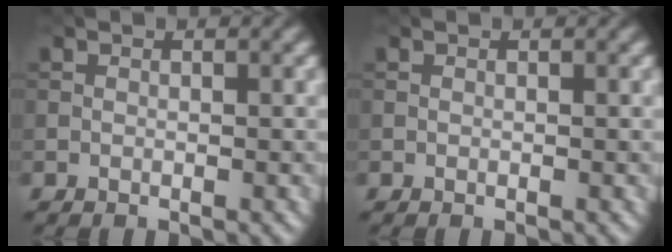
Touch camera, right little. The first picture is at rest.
{"total": 0.0}